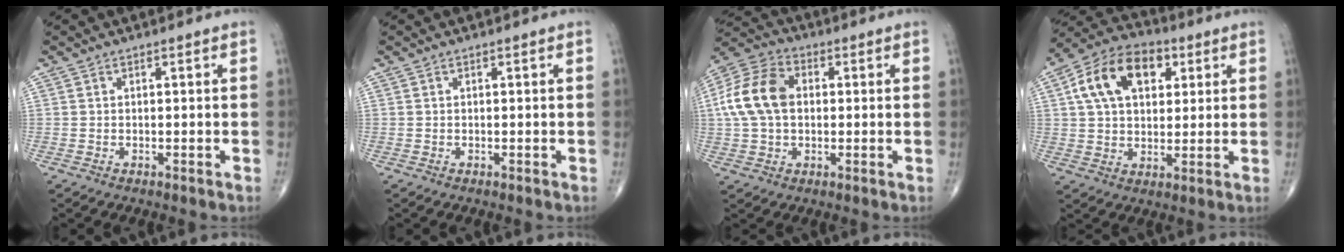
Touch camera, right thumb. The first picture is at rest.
{"total": 0.0}
{"total": 13.0, "force": [1.3, 8.9, 9.4], "torque": [-0.185, 0.027, 0.017]}
{"total": 15.3, "force": [5.0, 9.8, 10.6], "torque": [-0.164, 0.009, 0.079]}